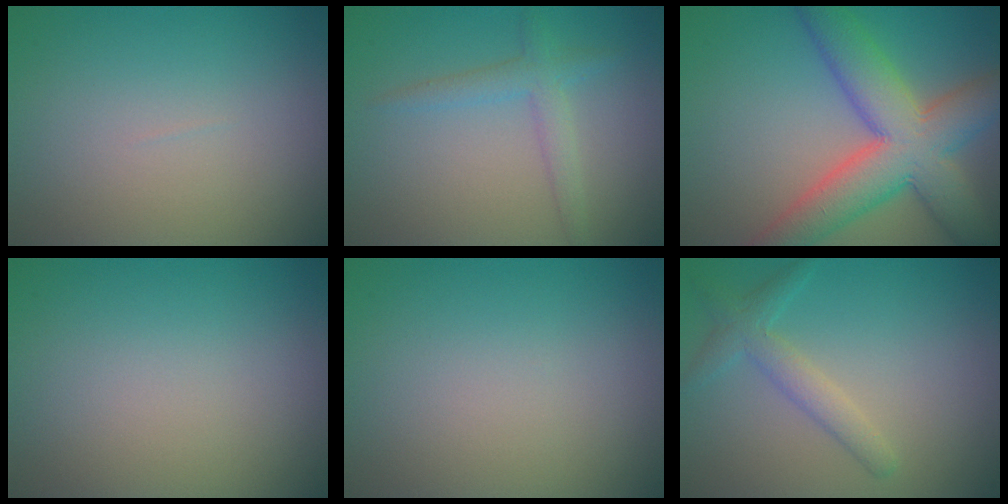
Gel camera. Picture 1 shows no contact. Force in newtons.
{"total": 2.3, "press": 2.3, "slide": 0.2}
{"total": 9.3, "press": 9.3, "slide": 0.6}
{"total": 0.0}
{"total": 0.0}
{"total": 2.5, "press": 2.5, "slide": 0.2}